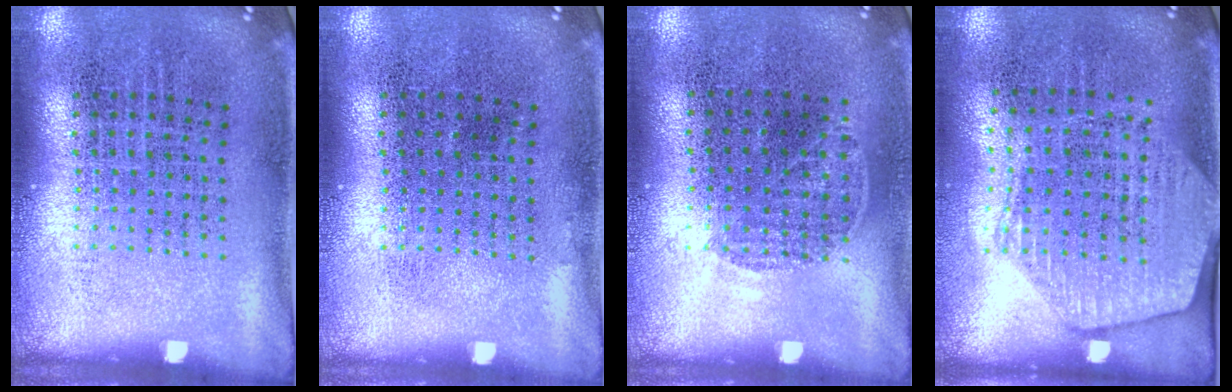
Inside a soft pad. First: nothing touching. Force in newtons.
{"total": 0.0}
{"total": 0.5, "press": 0.2, "slide": 0.5}
{"total": 1.8, "press": 1.6, "slide": 0.7}